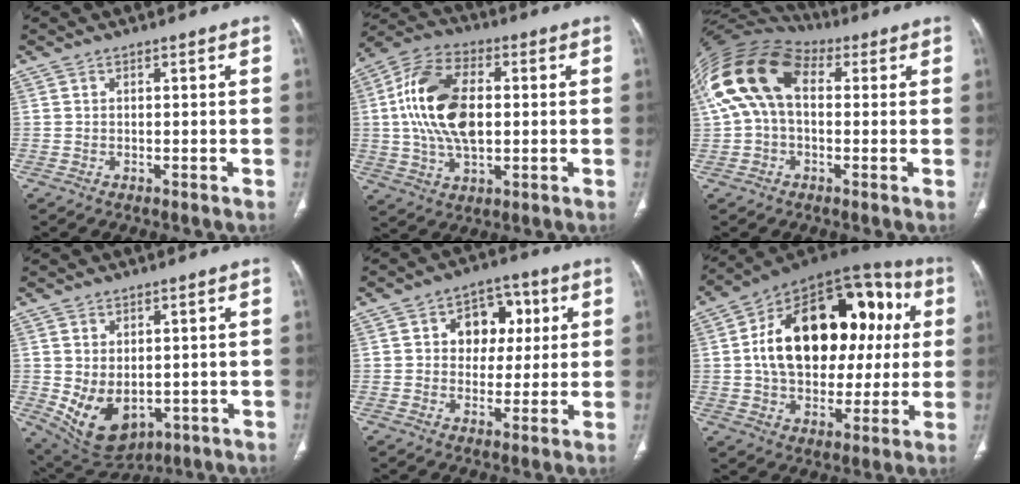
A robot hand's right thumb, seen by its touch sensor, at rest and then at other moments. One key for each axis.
{"total": 17.2, "fx": 1.2, "fy": 9.8, "fz": 14.1, "tx": -0.271, "ty": 0.018, "tz": 0.020}
{"total": 17.0, "fx": 3.3, "fy": 10.5, "fz": 12.9, "tx": -0.261, "ty": 0.049, "tz": 0.054}
{"total": 10.2, "fx": -1.2, "fy": 6.8, "fz": 7.5, "tx": -0.116, "ty": -0.009, "tz": 0.012}
{"total": 10.0, "fx": 2.4, "fy": 7.6, "fz": 6.0, "tx": -0.034, "ty": 0.006, "tz": 0.033}
{"total": 28.8, "fx": 4.1, "fy": 18.0, "fz": 22.1, "tx": -0.322, "ty": 0.039, "tz": 0.064}